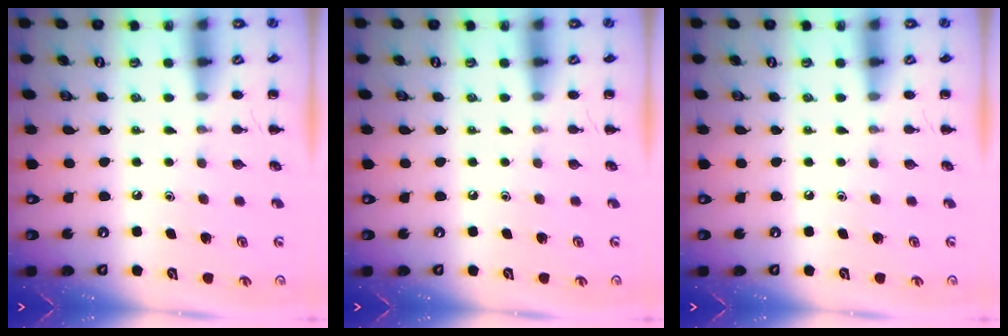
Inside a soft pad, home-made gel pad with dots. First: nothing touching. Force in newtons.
{"total": 0.0}
{"total": 0.0}